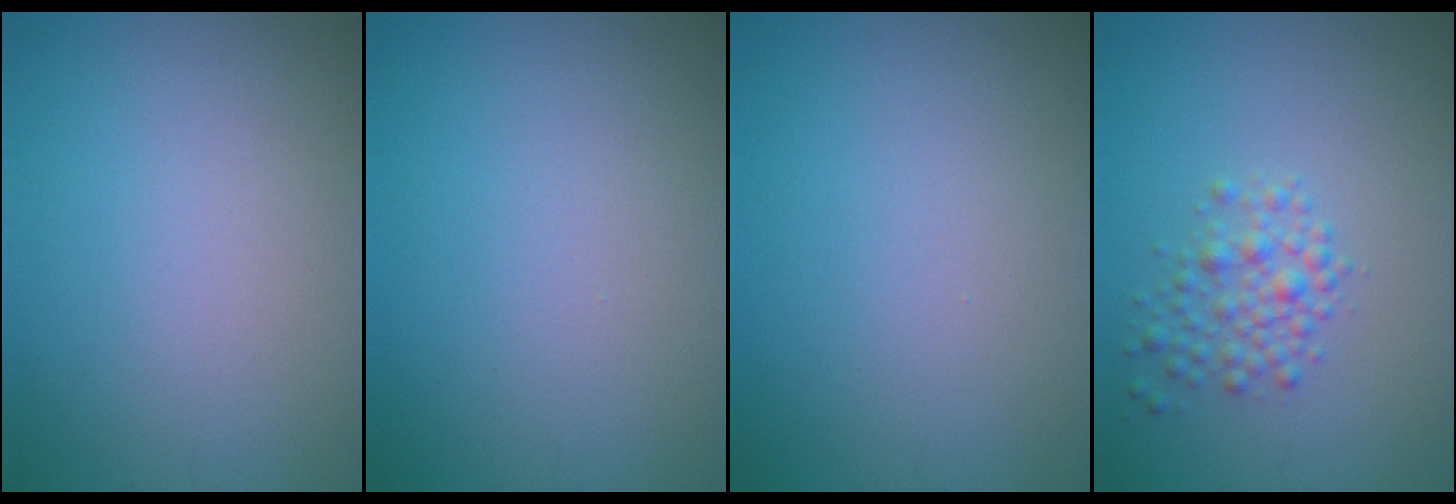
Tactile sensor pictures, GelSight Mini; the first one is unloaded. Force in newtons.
{"total": 0.0}
{"total": 0.0}
{"total": 2.4, "press": 2.4, "slide": 0.1}